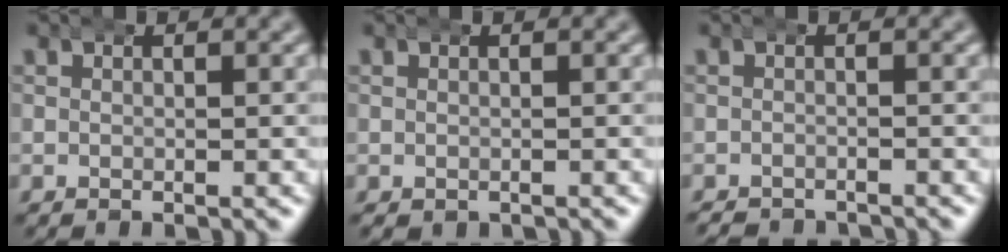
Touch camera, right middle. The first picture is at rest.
{"total": 0.5, "force": [-0.2, 0.4, 0.2], "torque": [-0.008, -0.006, 0.003]}
{"total": 2.1, "force": [-2.1, 0.1, -0.2], "torque": [0.001, -0.014, -0.030]}